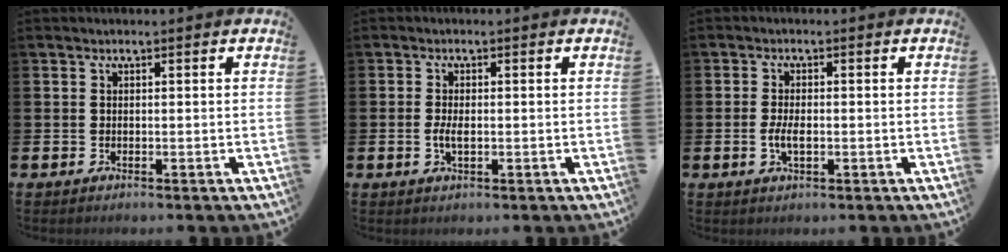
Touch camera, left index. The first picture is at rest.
{"total": 2.1, "force": [-0.2, 0.9, 1.9], "torque": [-0.030, -0.002, -0.006]}
{"total": 2.6, "force": [-0.5, 1.2, 2.3], "torque": [-0.035, -0.002, -0.010]}